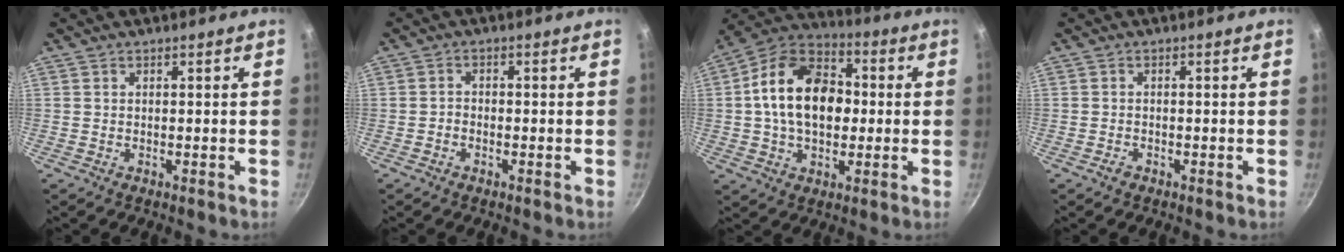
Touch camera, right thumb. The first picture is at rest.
{"total": 1.5, "force": [-0.9, 1.0, 0.7], "torque": [-0.013, 0.010, -0.021]}
{"total": 17.9, "force": [0.8, 12.3, 13.0], "torque": [-0.186, 0.028, -0.003]}
{"total": 1.2, "force": [-0.8, 0.7, 0.5], "torque": [-0.013, 0.007, -0.015]}